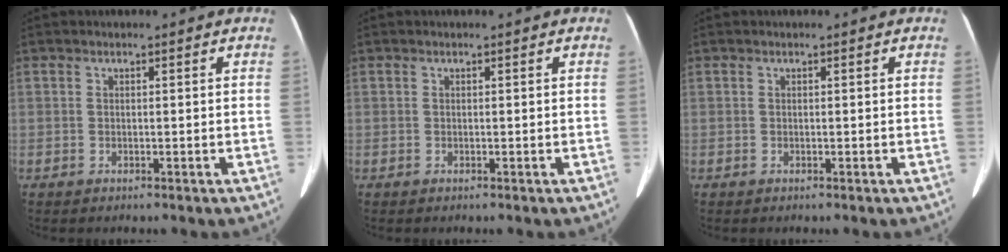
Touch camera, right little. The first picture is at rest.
{"total": 0.0}
{"total": 0.0}